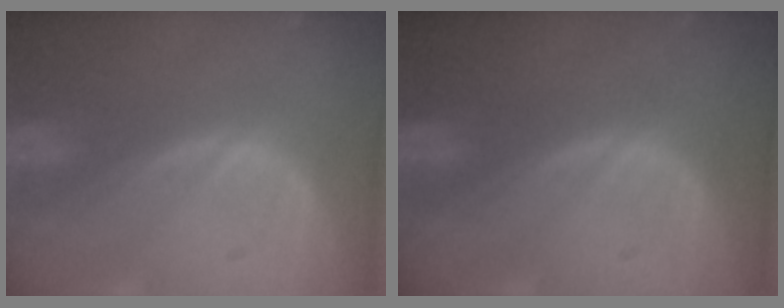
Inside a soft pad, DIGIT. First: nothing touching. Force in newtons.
{"total": 0.0}